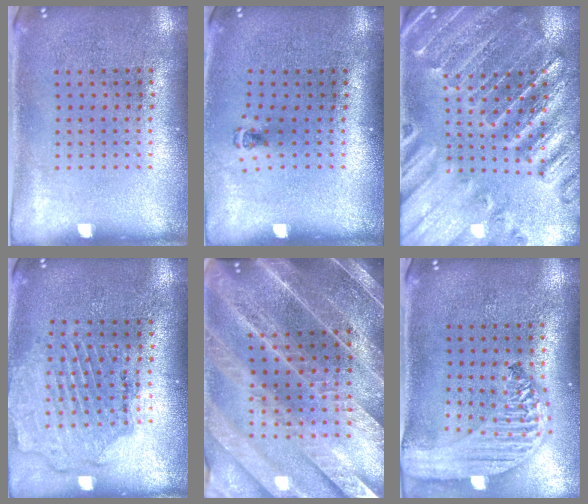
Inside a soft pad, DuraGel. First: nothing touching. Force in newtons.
{"total": 0.5, "press": 0.4, "slide": 0.3}
{"total": 2.7, "press": 2.7, "slide": 0.4}
{"total": 1.6, "press": 1.5, "slide": 0.3}
{"total": 4.4, "press": 4.0, "slide": 2.0}
{"total": 3.1, "press": 2.4, "slide": 1.9}